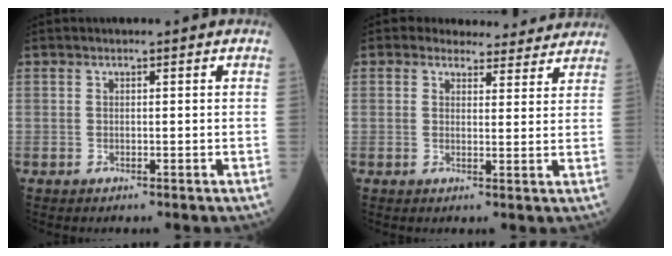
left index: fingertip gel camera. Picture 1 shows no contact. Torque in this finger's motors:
{"motor_torque": [0.69, -1.44, -0.10, 0.00]}